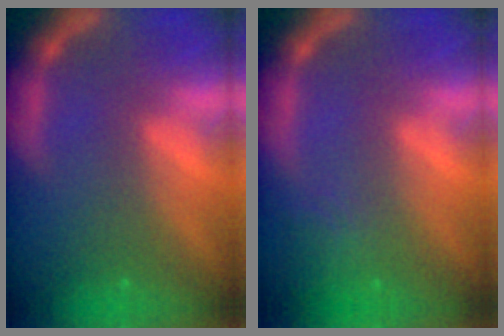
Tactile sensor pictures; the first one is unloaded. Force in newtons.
{"total": 2.9}